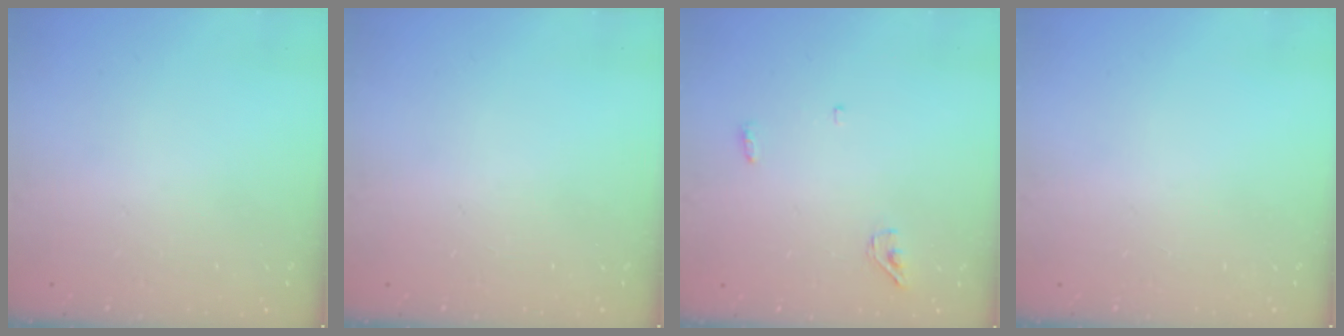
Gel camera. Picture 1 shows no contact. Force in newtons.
{"total": 0.0}
{"total": 3.7, "press": 3.6, "slide": 0.9}
{"total": 0.0}